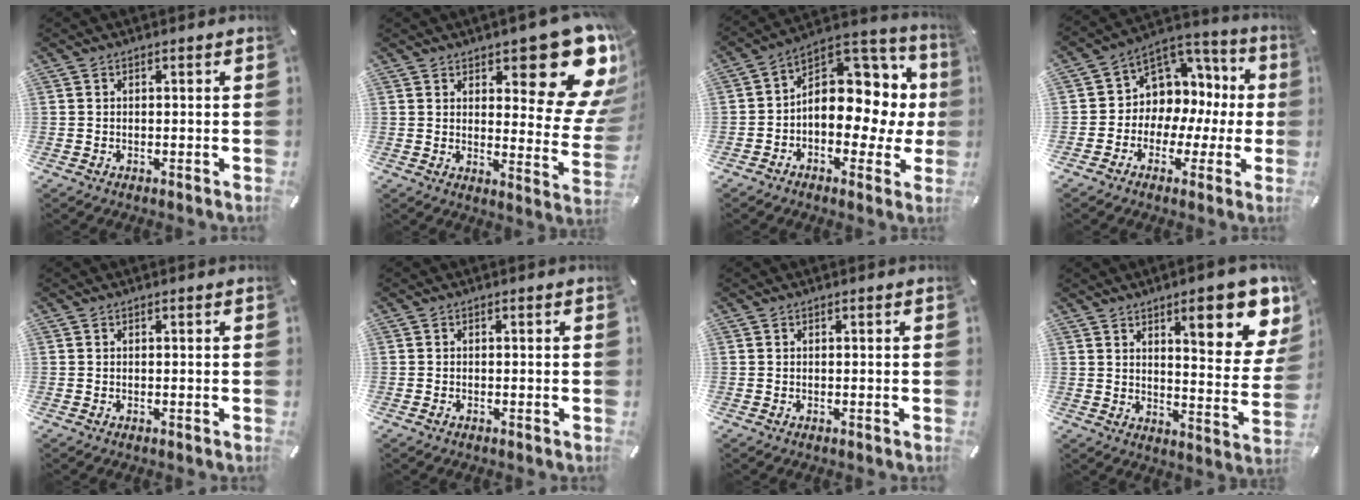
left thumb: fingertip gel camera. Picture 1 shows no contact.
{"total": 18.5, "force": [10.9, 7.4, 12.9], "torque": [-0.144, -0.101, 0.181]}
{"total": 11.4, "force": [0.5, 8.7, 7.4], "torque": [-0.084, -0.026, 0.008]}
{"total": 8.6, "force": [1.3, 8.1, 2.3], "torque": [-0.037, -0.036, 0.029]}
{"total": 0.0}
{"total": 0.6, "force": [-0.3, 0.3, 0.4], "torque": [-0.008, -0.002, -0.006]}
{"total": 0.0}
{"total": 14.8, "force": [8.6, 4.9, 10.9], "torque": [-0.129, -0.055, 0.132]}